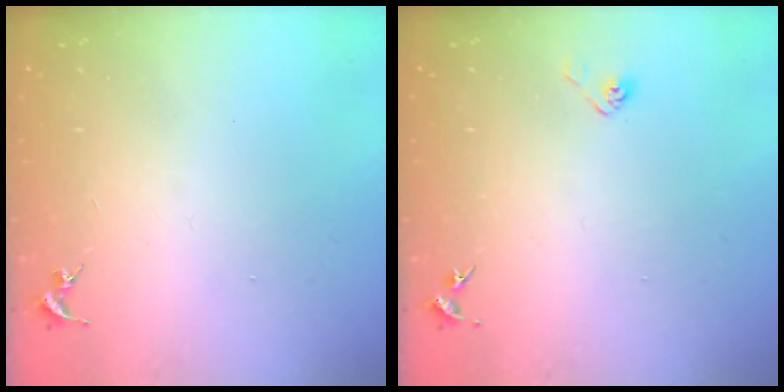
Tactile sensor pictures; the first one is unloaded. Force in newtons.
{"total": 2.9, "press": 2.8, "slide": 0.8}